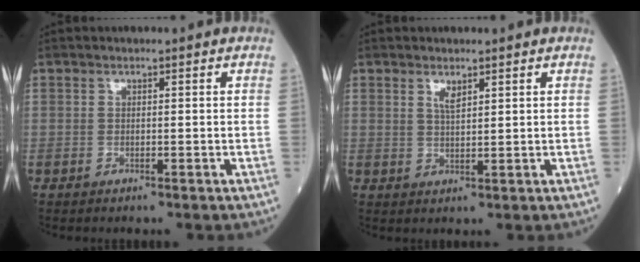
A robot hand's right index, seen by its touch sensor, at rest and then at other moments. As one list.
[{"total": 1.9, "force": [1.3, 0.5, 1.4], "torque": [-0.028, -0.004, 0.027]}]